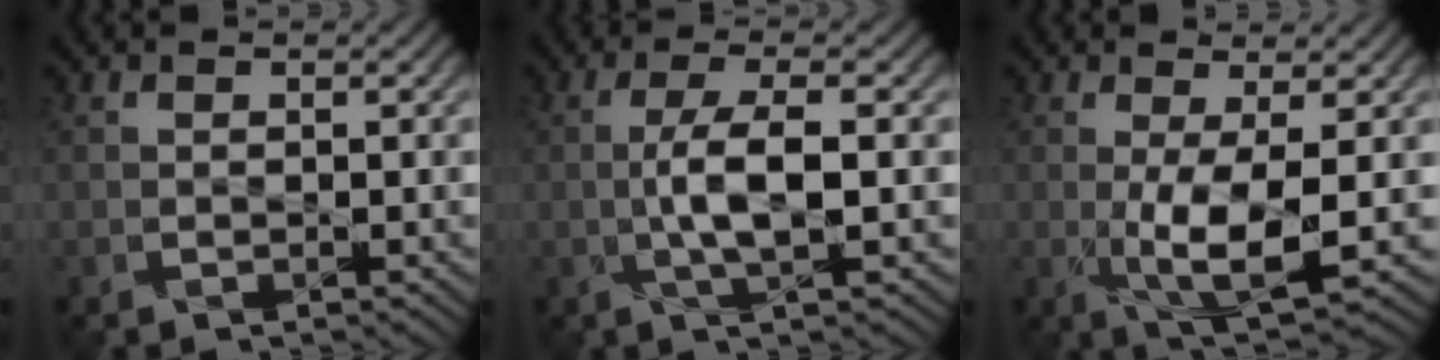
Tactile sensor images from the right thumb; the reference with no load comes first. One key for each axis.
{"total": 3.8, "fx": -0.7, "fy": 0.2, "fz": 3.7, "tx": -0.082, "ty": 0.008, "tz": -0.011}
{"total": 5.9, "fx": -0.9, "fy": 1.7, "fz": 5.6, "tx": -0.128, "ty": -0.010, "tz": -0.005}